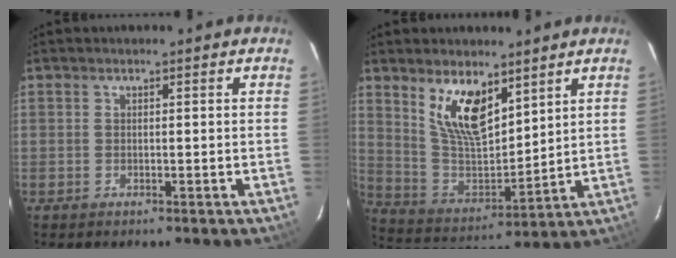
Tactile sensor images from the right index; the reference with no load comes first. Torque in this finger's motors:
{"motor_torque": [0.25, 0.52, 0.25, 0.12]}